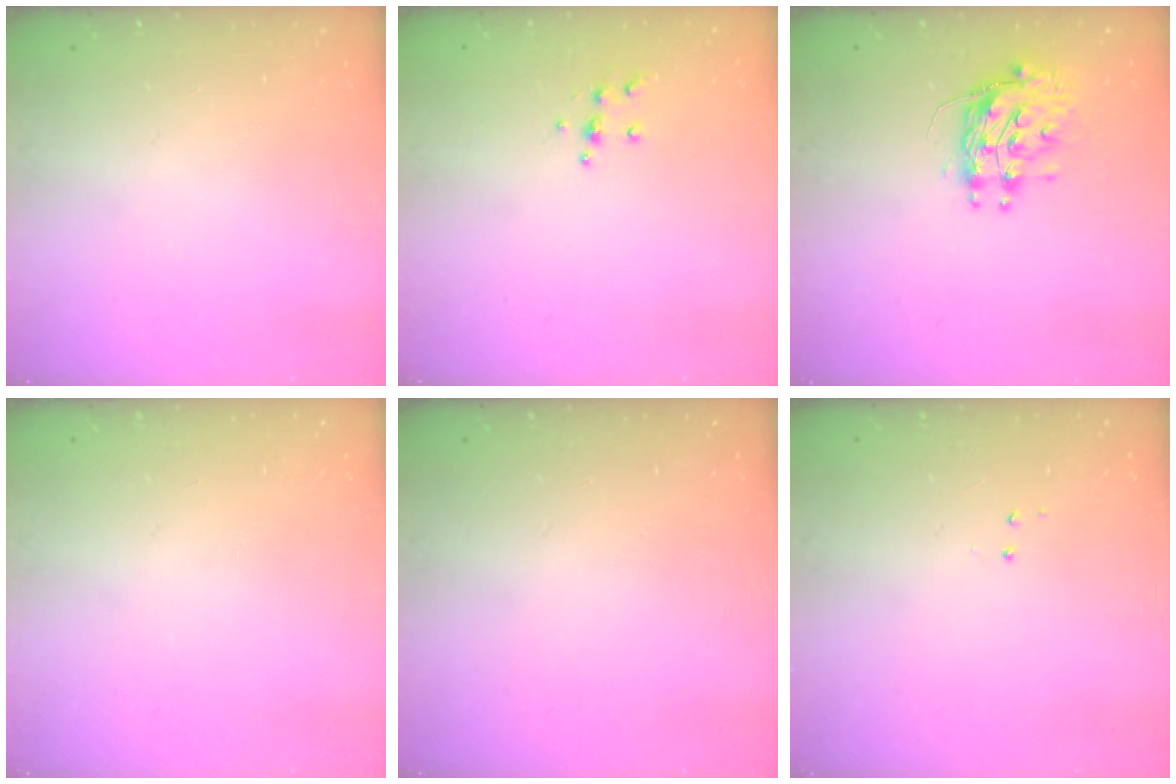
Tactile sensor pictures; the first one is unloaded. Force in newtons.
{"total": 5.2, "press": 5.2, "slide": 0.6}
{"total": 10.4, "press": 10.4, "slide": 0.9}
{"total": 0.0}
{"total": 0.0}
{"total": 4.0, "press": 4.0, "slide": 0.4}